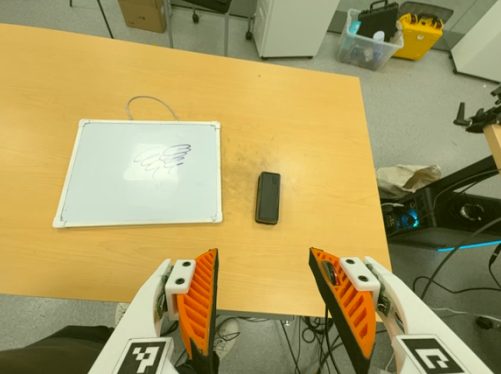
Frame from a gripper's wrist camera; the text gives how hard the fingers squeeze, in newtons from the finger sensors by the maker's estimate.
{"total": 0.0}